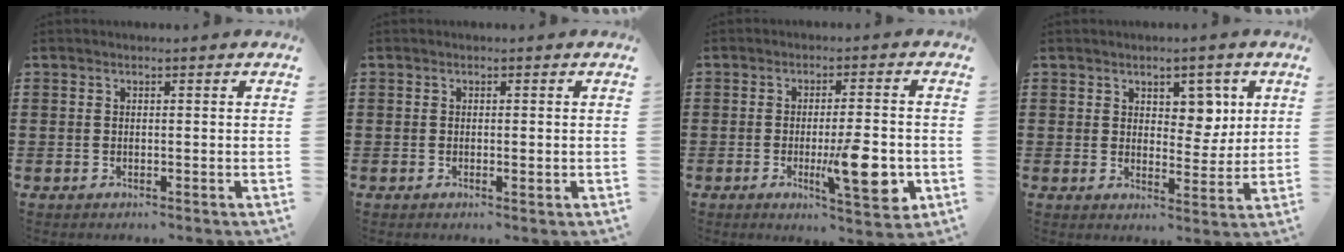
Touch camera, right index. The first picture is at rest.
{"total": 0.6, "force": [-0.1, 0.2, 0.6], "torque": [-0.012, -0.002, -0.001]}
{"total": 10.7, "force": [-2.7, 2.4, 10.1], "torque": [-0.155, -0.014, -0.041]}
{"total": 5.1, "force": [2.5, 3.4, 2.9], "torque": [-0.044, 0.003, 0.038]}